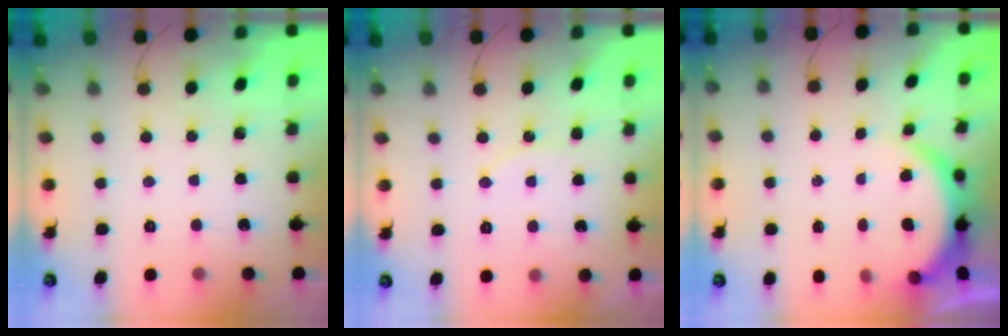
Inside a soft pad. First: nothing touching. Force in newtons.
{"total": 7.5, "press": 7.5, "slide": 0.3}
{"total": 6.6, "press": 6.6, "slide": 1.0}